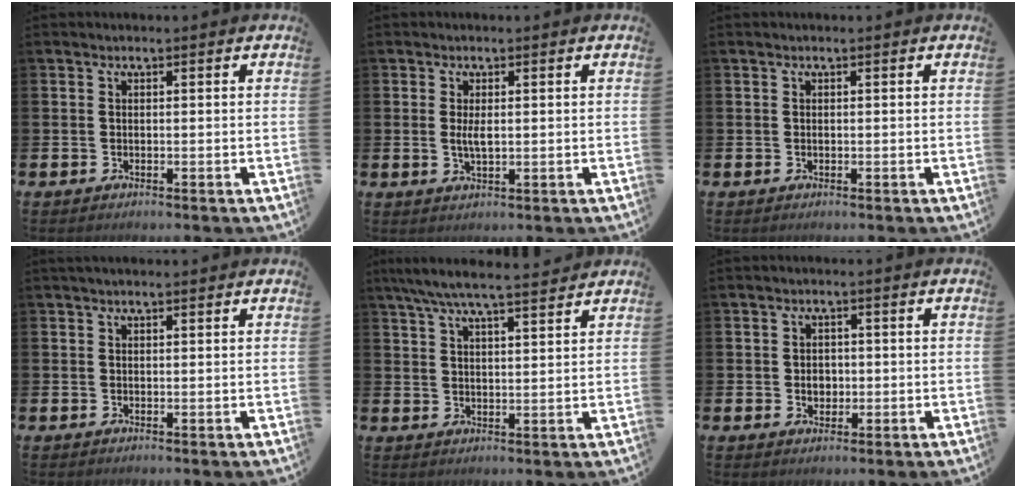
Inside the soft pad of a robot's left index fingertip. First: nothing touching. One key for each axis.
{"total": 2.3, "fx": 0.3, "fy": 0.9, "fz": 2.1, "tx": -0.034, "ty": -0.002, "tz": 0.002}
{"total": 0.0}
{"total": 0.8, "fx": 0.7, "fy": 0.1, "fz": 0.3, "tx": 0.006, "ty": -0.002, "tz": 0.010}
{"total": 6.8, "fx": 6.2, "fy": 0.5, "fz": 2.7, "tx": -0.064, "ty": -0.025, "tz": 0.111}
{"total": 2.3, "fx": -0.1, "fy": 1.9, "fz": 1.2, "tx": -0.003, "ty": -0.001, "tz": -0.010}